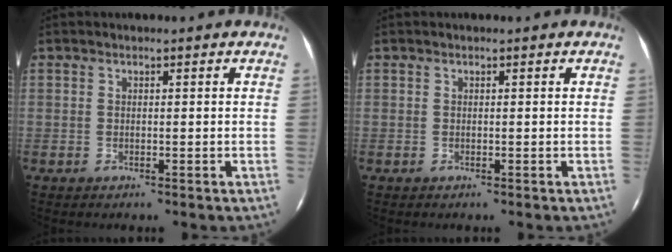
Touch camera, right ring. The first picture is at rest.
{"total": 0.0}